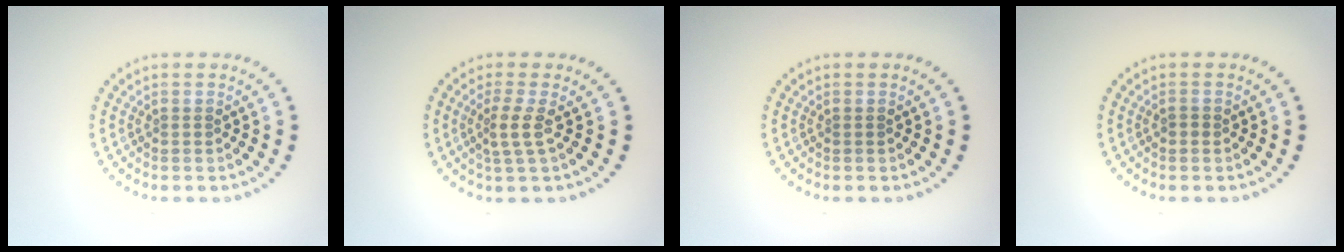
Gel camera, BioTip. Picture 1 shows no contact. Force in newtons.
{"total": 2.1, "press": 1.5, "slide": 1.5}
{"total": 0.0}
{"total": 0.8, "press": 0.8, "slide": 0.2}